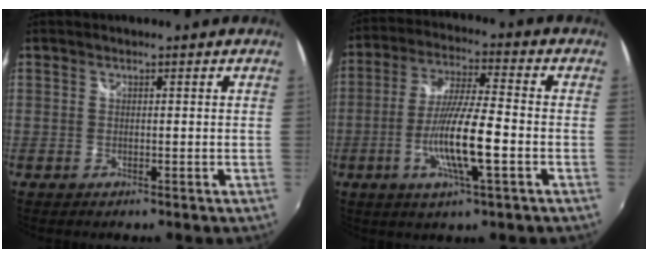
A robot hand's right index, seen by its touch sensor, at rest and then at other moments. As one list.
[{"total": 11.7, "force": [-3.7, 1.2, 11.1], "torque": [-0.217, -0.009, -0.068]}]